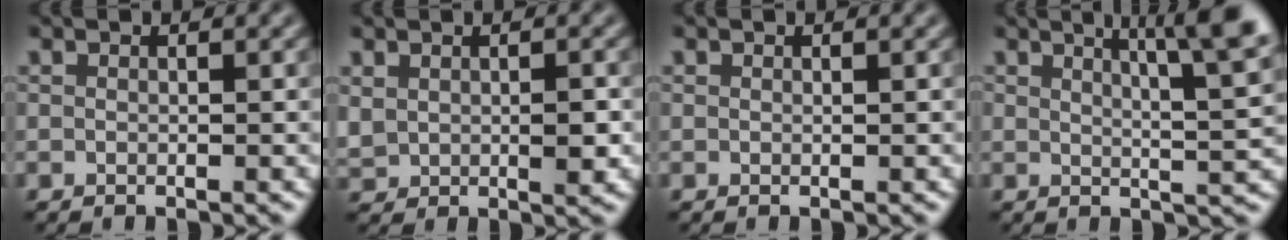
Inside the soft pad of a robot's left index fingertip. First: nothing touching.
{"total": 2.3, "force": [0.2, 1.5, 1.8], "torque": [-0.043, -0.009, 0.016]}
{"total": 0.0}
{"total": 7.5, "force": [3.7, 1.9, 6.2], "torque": [-0.056, 0.023, 0.042]}